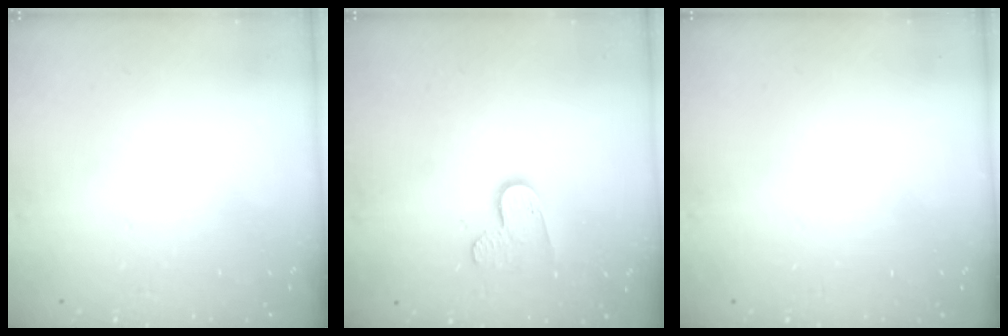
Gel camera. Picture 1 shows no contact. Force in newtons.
{"total": 7.8, "press": 7.7, "slide": 0.6}
{"total": 0.0}